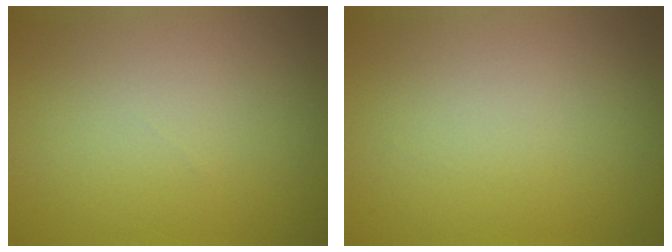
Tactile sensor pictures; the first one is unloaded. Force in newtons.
{"total": 0.0}